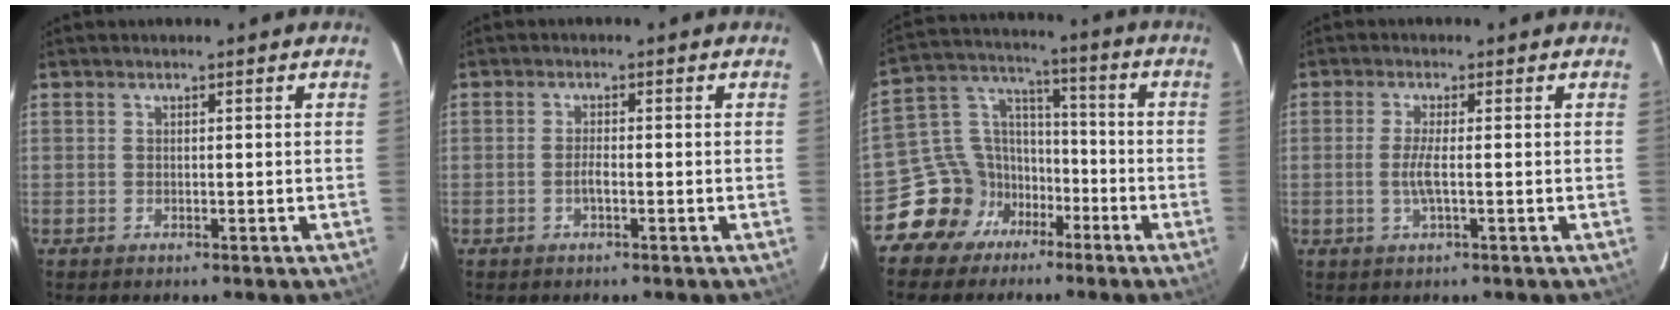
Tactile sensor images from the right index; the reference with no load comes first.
{"total": 1.6, "force": [-0.7, 0.2, 1.4], "torque": [-0.028, 0.002, -0.014]}
{"total": 11.6, "force": [-6.8, 9.1, 2.4], "torque": [-0.057, 0.059, -0.112]}
{"total": 3.3, "force": [-0.7, -0.1, 3.2], "torque": [-0.062, -0.005, -0.014]}